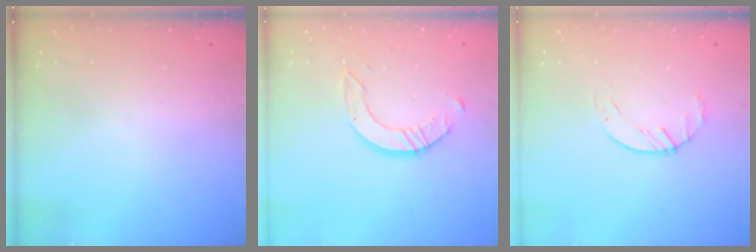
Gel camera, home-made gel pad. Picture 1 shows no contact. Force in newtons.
{"total": 6.5, "press": 6.5, "slide": 0.6}
{"total": 2.1, "press": 2.1, "slide": 0.3}